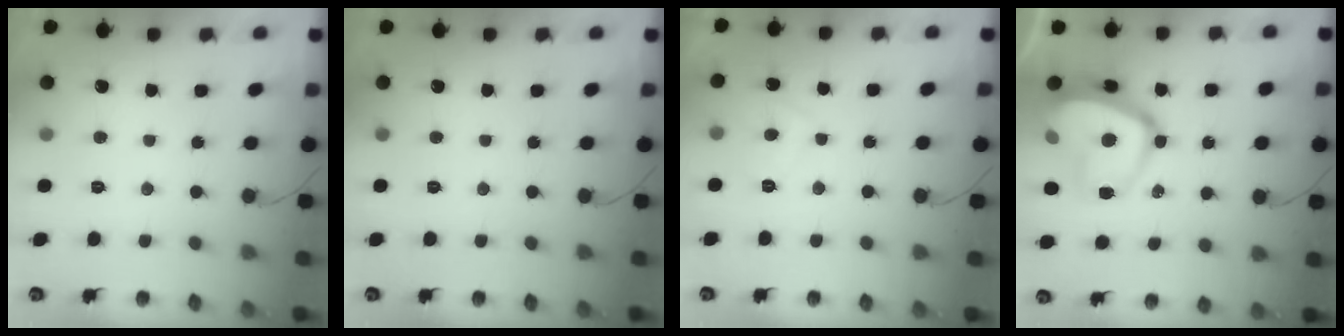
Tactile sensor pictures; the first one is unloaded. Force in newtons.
{"total": 0.0}
{"total": 2.4, "press": 2.2, "slide": 0.9}
{"total": 18.3, "press": 18.2, "slide": 1.3}